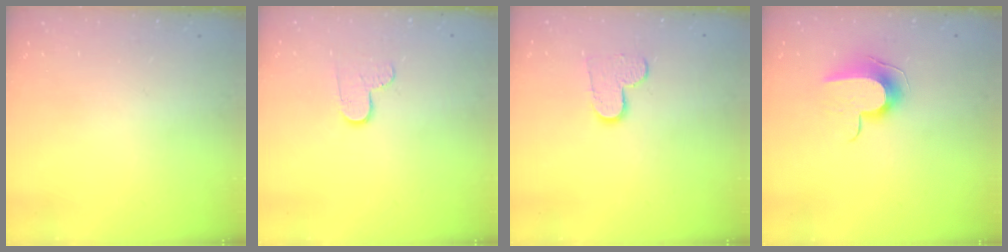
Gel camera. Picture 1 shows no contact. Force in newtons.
{"total": 7.0, "press": 7.0, "slide": 0.6}
{"total": 8.3, "press": 8.2, "slide": 0.5}
{"total": 9.0, "press": 9.0, "slide": 0.5}